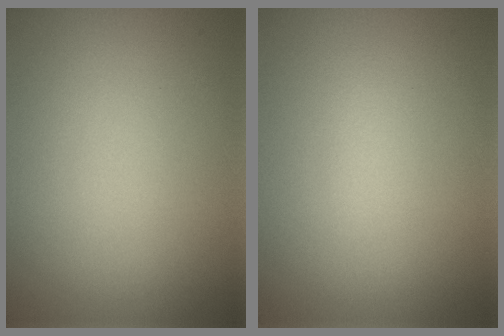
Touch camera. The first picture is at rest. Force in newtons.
{"total": 0.6, "press": 0.6, "slide": 0.0}